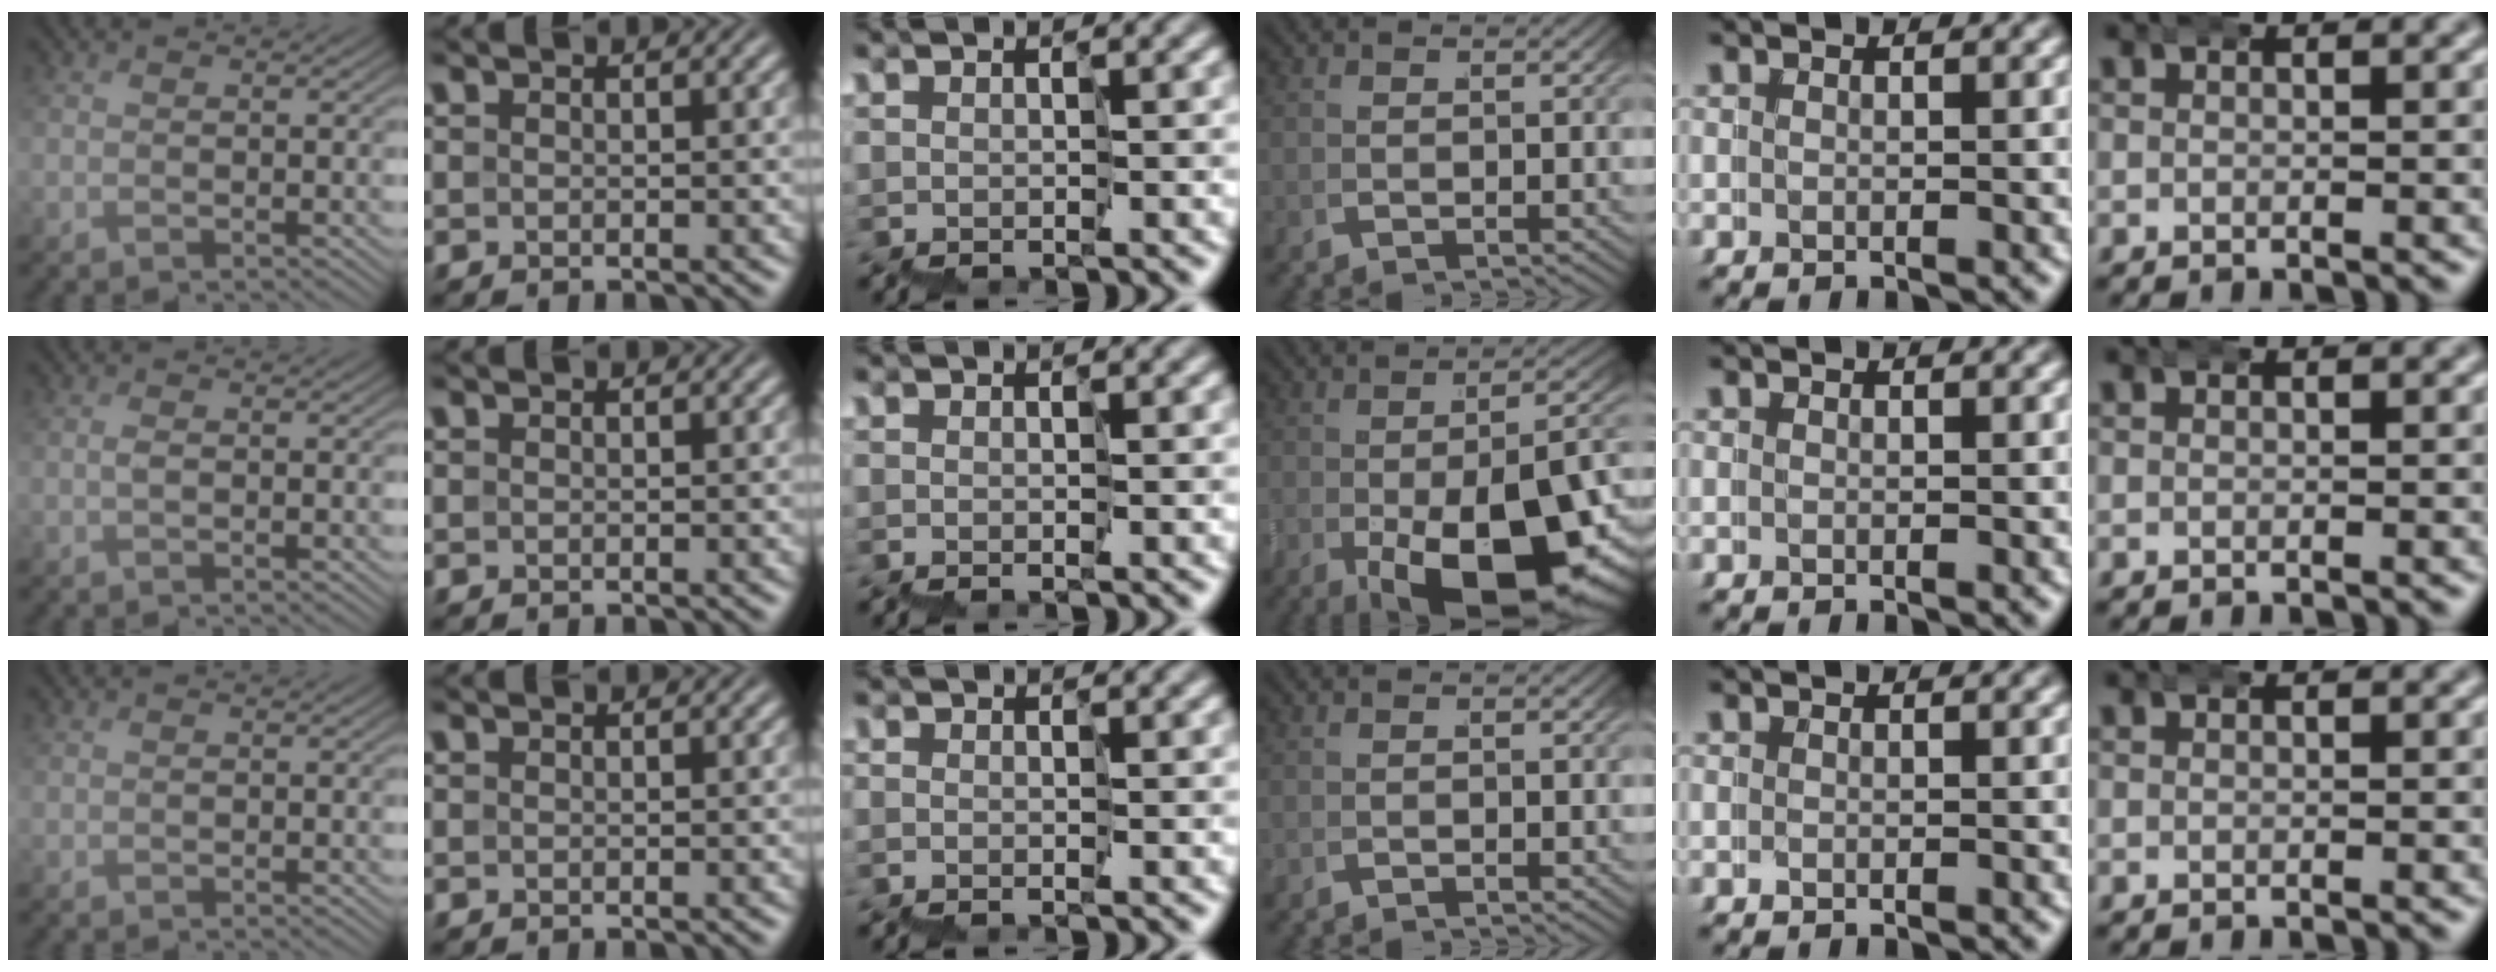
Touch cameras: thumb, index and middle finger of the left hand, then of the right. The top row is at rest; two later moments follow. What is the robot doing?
{"motion": "wrap", "object": "belt"}